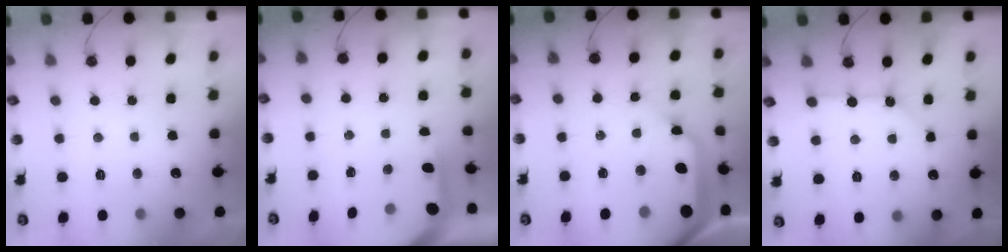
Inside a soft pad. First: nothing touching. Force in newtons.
{"total": 3.8, "press": 3.8, "slide": 0.4}
{"total": 17.2, "press": 17.0, "slide": 2.7}
{"total": 2.7, "press": 2.6, "slide": 0.3}